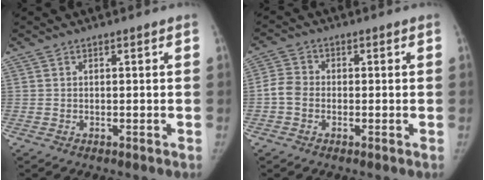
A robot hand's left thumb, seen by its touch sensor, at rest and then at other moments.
{"total": 4.1, "force": [-0.9, 3.4, 2.1], "torque": [-0.035, 0.010, -0.024]}